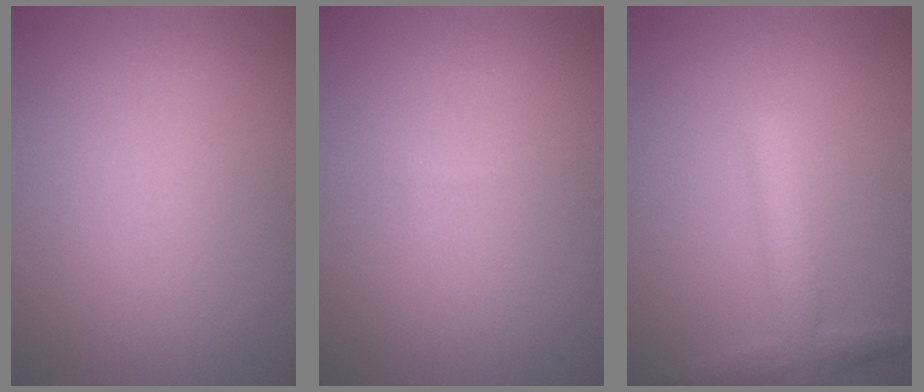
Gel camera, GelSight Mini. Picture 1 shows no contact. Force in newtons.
{"total": 0.0}
{"total": 2.8, "press": 2.8, "slide": 0.1}